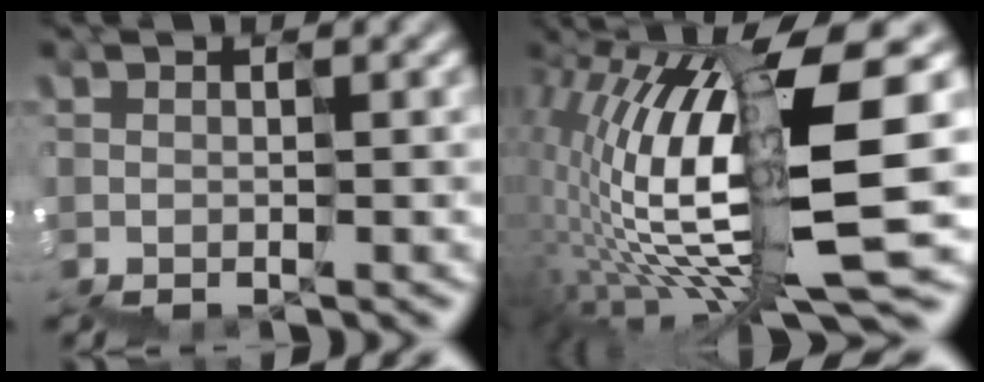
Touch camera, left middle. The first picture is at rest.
{"total": 12.0, "force": [1.1, 2.6, 11.6], "torque": [-0.226, 0.014, 0.041]}